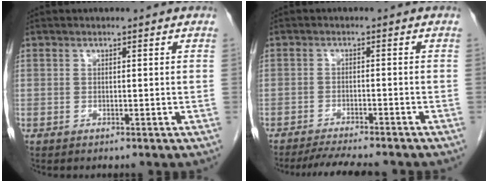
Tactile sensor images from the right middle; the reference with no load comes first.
{"total": 8.4, "force": [-7.6, 0.7, 3.5], "torque": [-0.049, -0.013, -0.115]}